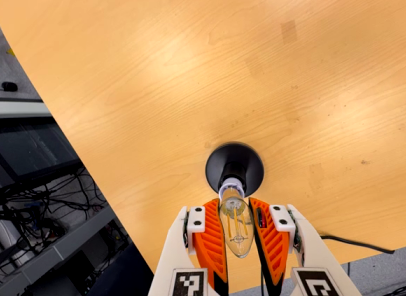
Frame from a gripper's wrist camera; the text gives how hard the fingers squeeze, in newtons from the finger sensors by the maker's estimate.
{"total": 20.4, "left": 21.7, "right": 19.0}